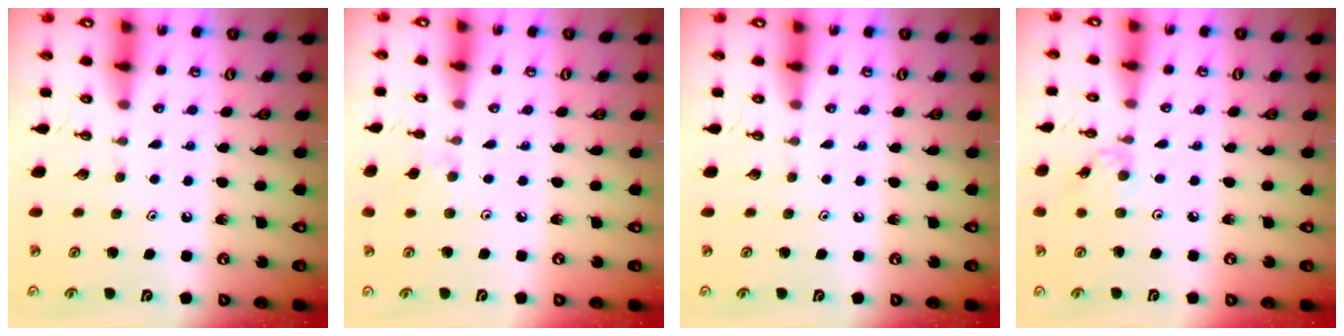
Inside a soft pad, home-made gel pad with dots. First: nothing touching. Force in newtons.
{"total": 1.9, "press": 1.9, "slide": 0.5}
{"total": 0.0}
{"total": 1.5, "press": 1.4, "slide": 0.4}